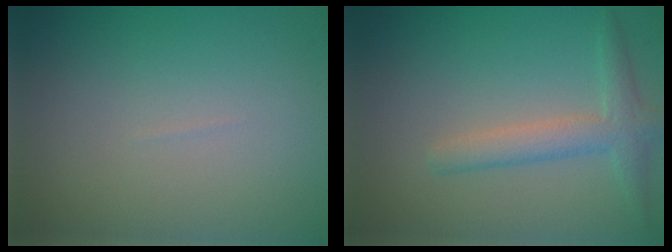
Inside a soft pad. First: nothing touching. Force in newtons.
{"total": 2.9, "press": 2.9, "slide": 0.1}